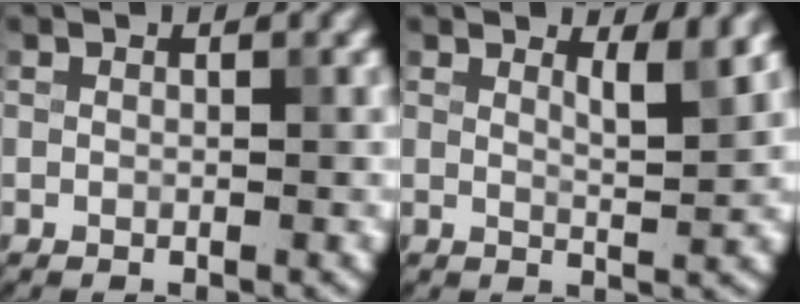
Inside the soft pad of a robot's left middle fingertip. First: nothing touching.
{"total": 2.3, "force": [1.4, 0.5, 1.7], "torque": [-0.017, -0.004, 0.021]}